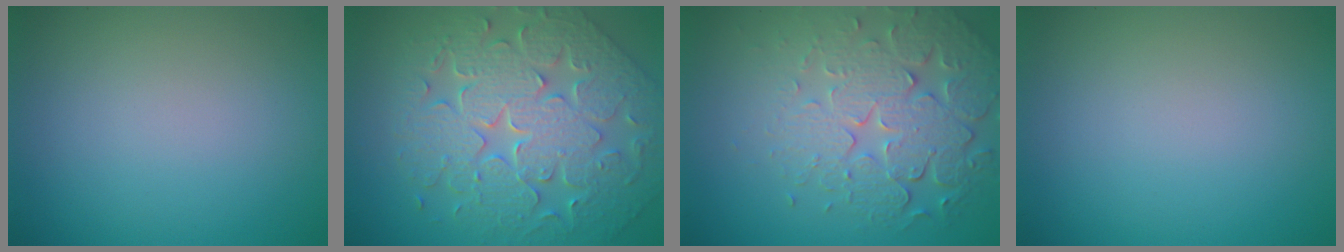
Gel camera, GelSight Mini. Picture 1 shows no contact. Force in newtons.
{"total": 7.5, "press": 6.5, "slide": 3.6}
{"total": 6.9, "press": 5.2, "slide": 4.6}
{"total": 0.0}